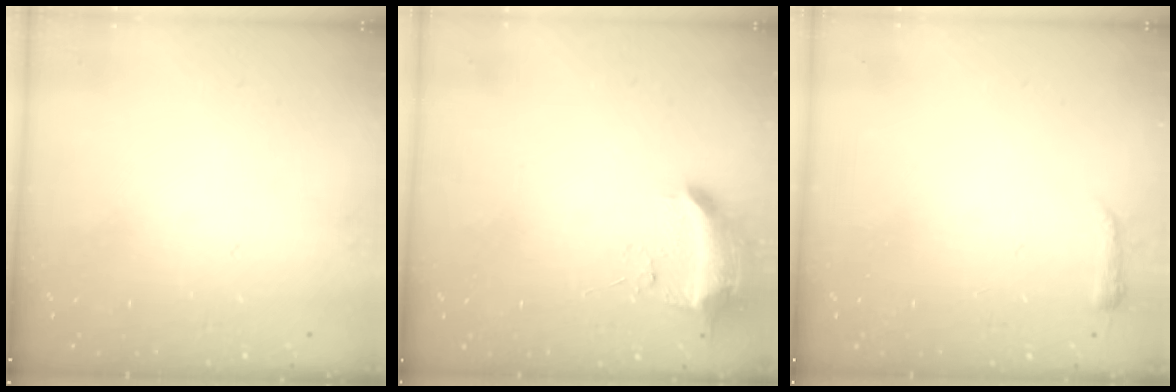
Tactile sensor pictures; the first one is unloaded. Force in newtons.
{"total": 9.5, "press": 9.4, "slide": 1.8}
{"total": 3.6, "press": 3.5, "slide": 0.6}